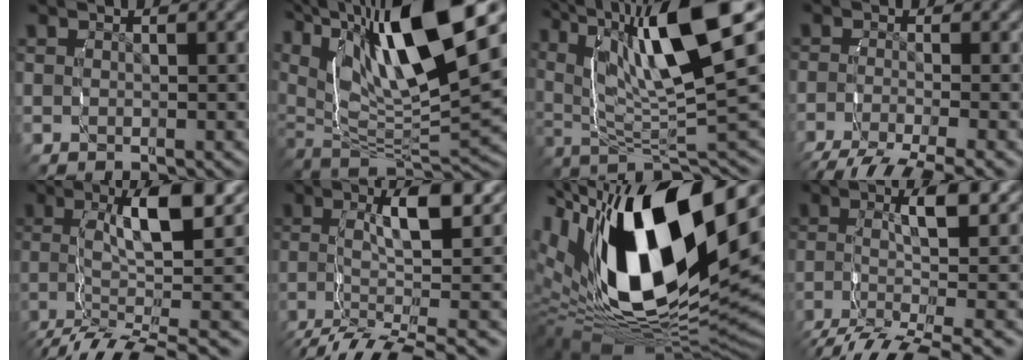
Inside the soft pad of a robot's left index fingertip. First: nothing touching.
{"total": 15.1, "force": [4.8, 7.4, 12.2], "torque": [-0.205, 0.007, 0.081]}
{"total": 10.4, "force": [2.8, 3.4, 9.4], "torque": [-0.148, 0.004, 0.049]}
{"total": 7.1, "force": [-5.6, 2.7, 3.5], "torque": [-0.057, -0.025, -0.074]}
{"total": 7.9, "force": [-1.5, 2.6, 7.3], "torque": [-0.125, -0.010, -0.009]}
{"total": 7.3, "force": [-2.2, 2.4, 6.6], "torque": [-0.116, -0.014, -0.017]}
{"total": 22.0, "force": [2.4, 11.5, 18.7], "torque": [-0.315, 0.003, 0.043]}
{"total": 7.2, "force": [-3.3, 2.5, 5.9], "torque": [-0.110, -0.024, -0.030]}